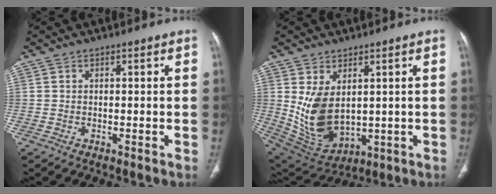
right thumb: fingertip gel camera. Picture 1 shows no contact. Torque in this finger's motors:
{"motor_torque": [-0.81, 0.97, 1.25, 0.10, 0.13]}